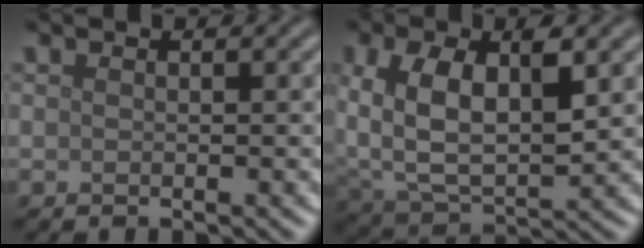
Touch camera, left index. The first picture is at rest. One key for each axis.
{"total": 7.9, "fx": 1.7, "fy": 4.3, "fz": 6.4, "tx": -0.127, "ty": -0.001, "tz": 0.026}